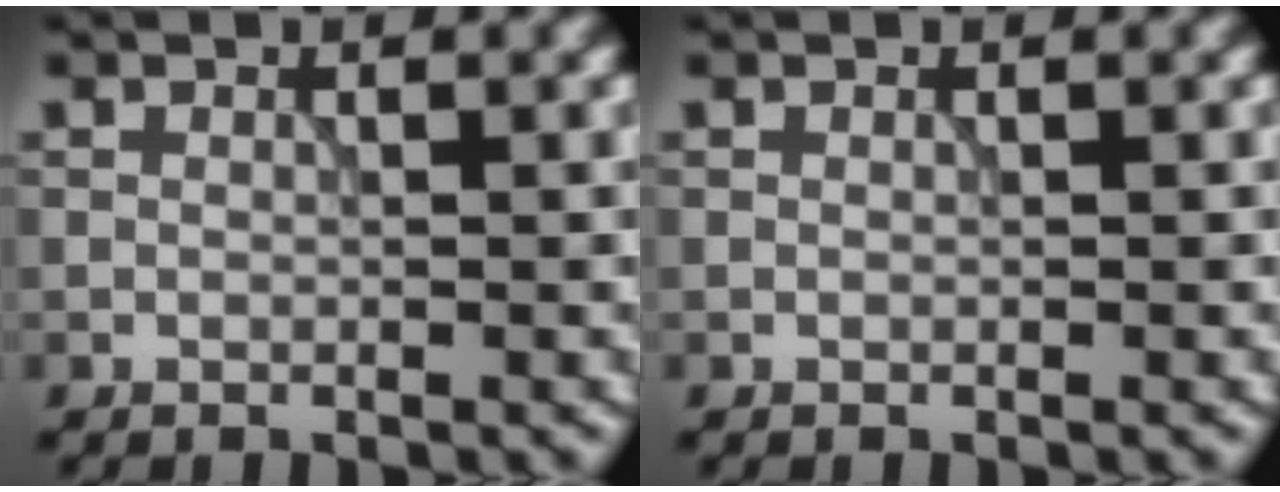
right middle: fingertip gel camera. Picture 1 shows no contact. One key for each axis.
{"total": 0.0}